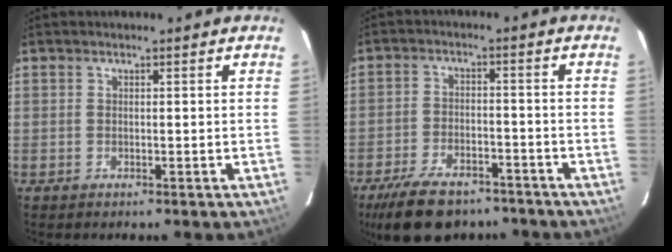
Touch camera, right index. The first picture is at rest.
{"total": 14.0, "force": [-10.7, 6.3, 6.6], "torque": [-0.152, -0.008, -0.166]}